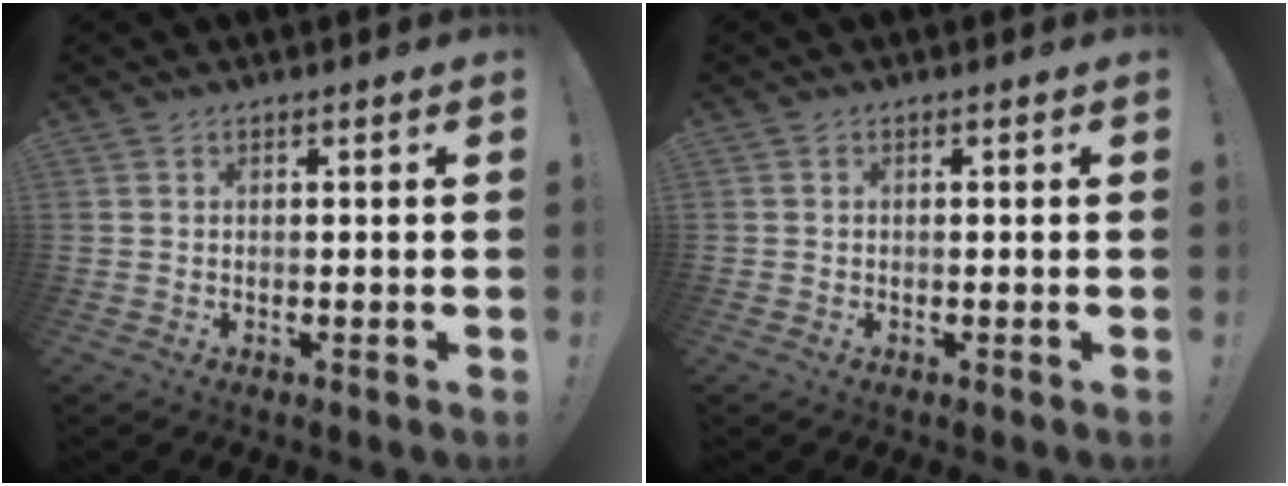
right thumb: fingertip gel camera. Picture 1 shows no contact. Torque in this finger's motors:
{"motor_torque": [-0.23, -0.06, -0.03, 0.23, -0.01]}